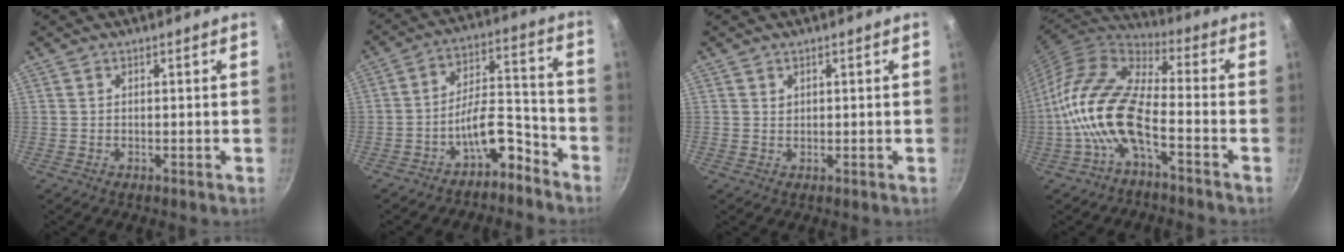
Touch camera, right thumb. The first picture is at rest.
{"total": 9.8, "force": [-6.6, 4.4, 5.7], "torque": [-0.065, 0.092, -0.102]}
{"total": 0.8, "force": [0.4, 0.6, 0.2], "torque": [-0.001, -0.001, 0.007]}
{"total": 15.3, "force": [-5.2, 6.6, 12.8], "torque": [-0.252, 0.046, -0.115]}